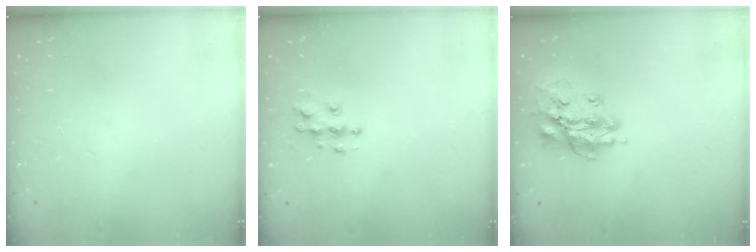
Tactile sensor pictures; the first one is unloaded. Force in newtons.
{"total": 5.9, "press": 5.9, "slide": 0.2}
{"total": 13.9, "press": 13.7, "slide": 2.0}